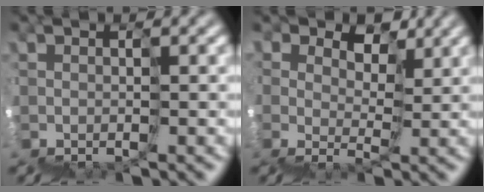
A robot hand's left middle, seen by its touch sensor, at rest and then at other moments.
{"total": 4.8, "force": [3.4, 3.3, 1.2], "torque": [-0.005, 0.019, 0.068]}